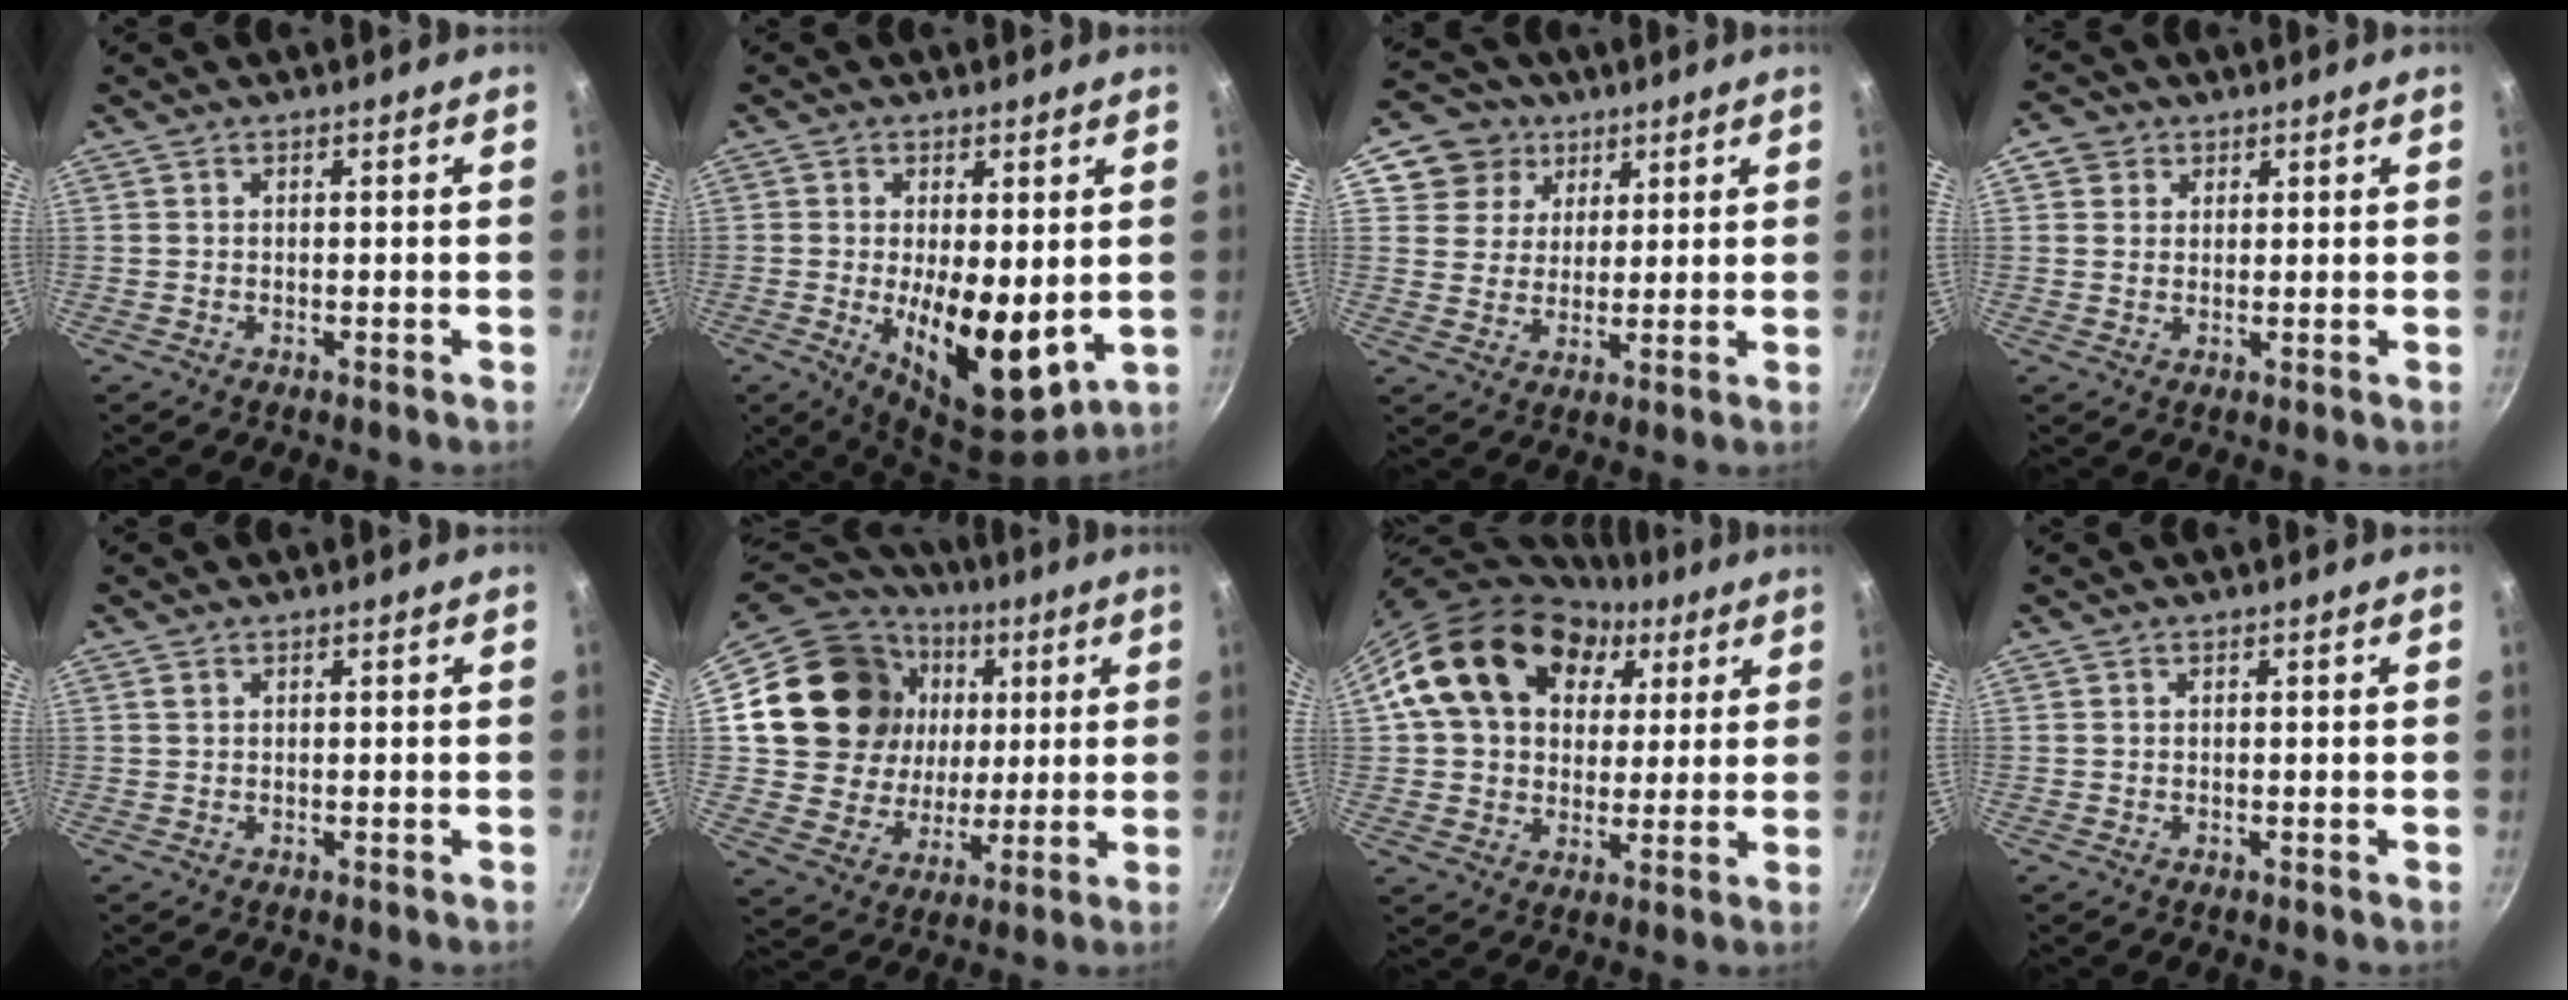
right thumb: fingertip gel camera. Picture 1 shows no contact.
{"total": 12.6, "force": [-0.8, 5.4, 11.4], "torque": [-0.166, -0.026, -0.002]}
{"total": 9.3, "force": [4.6, 7.8, 2.0], "torque": [-0.001, -0.004, 0.072]}
{"total": 4.0, "force": [1.5, 3.5, 1.1], "torque": [0.010, 0.002, 0.020]}
{"total": 0.7, "force": [0.3, 0.5, 0.3], "torque": [-0.006, 0.000, 0.005]}
{"total": 23.4, "force": [5.5, 19.6, 11.5], "torque": [-0.196, 0.011, 0.105]}
{"total": 19.8, "force": [7.3, 14.9, 10.8], "torque": [-0.164, 0.009, 0.120]}
{"total": 0.0}